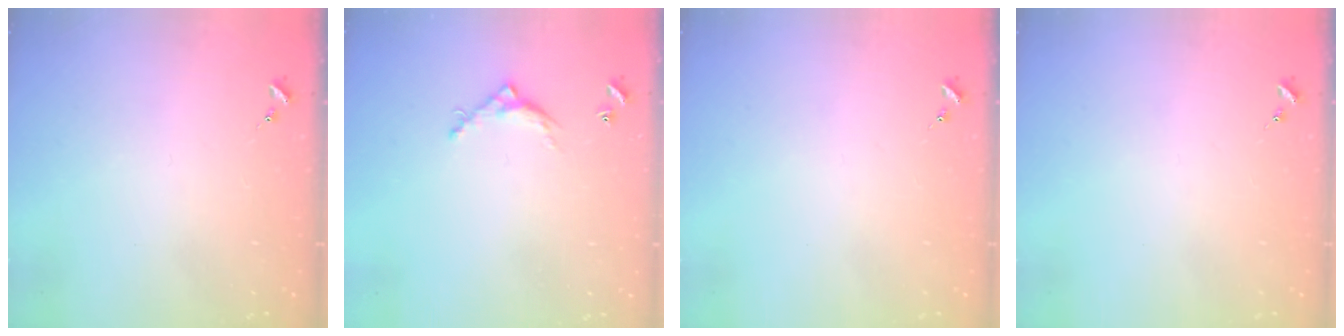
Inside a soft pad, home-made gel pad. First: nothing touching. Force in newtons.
{"total": 6.0, "press": 6.0, "slide": 0.3}
{"total": 0.0}
{"total": 0.0}